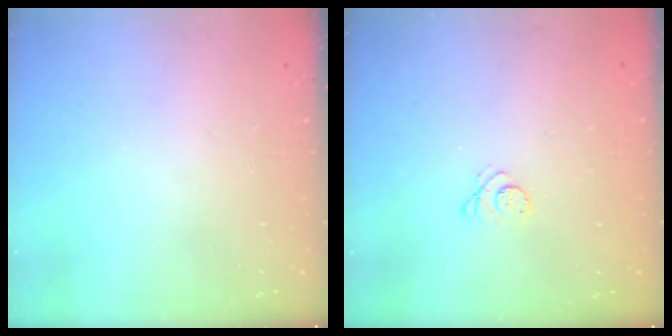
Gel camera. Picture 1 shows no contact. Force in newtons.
{"total": 3.1, "press": 3.1, "slide": 0.3}